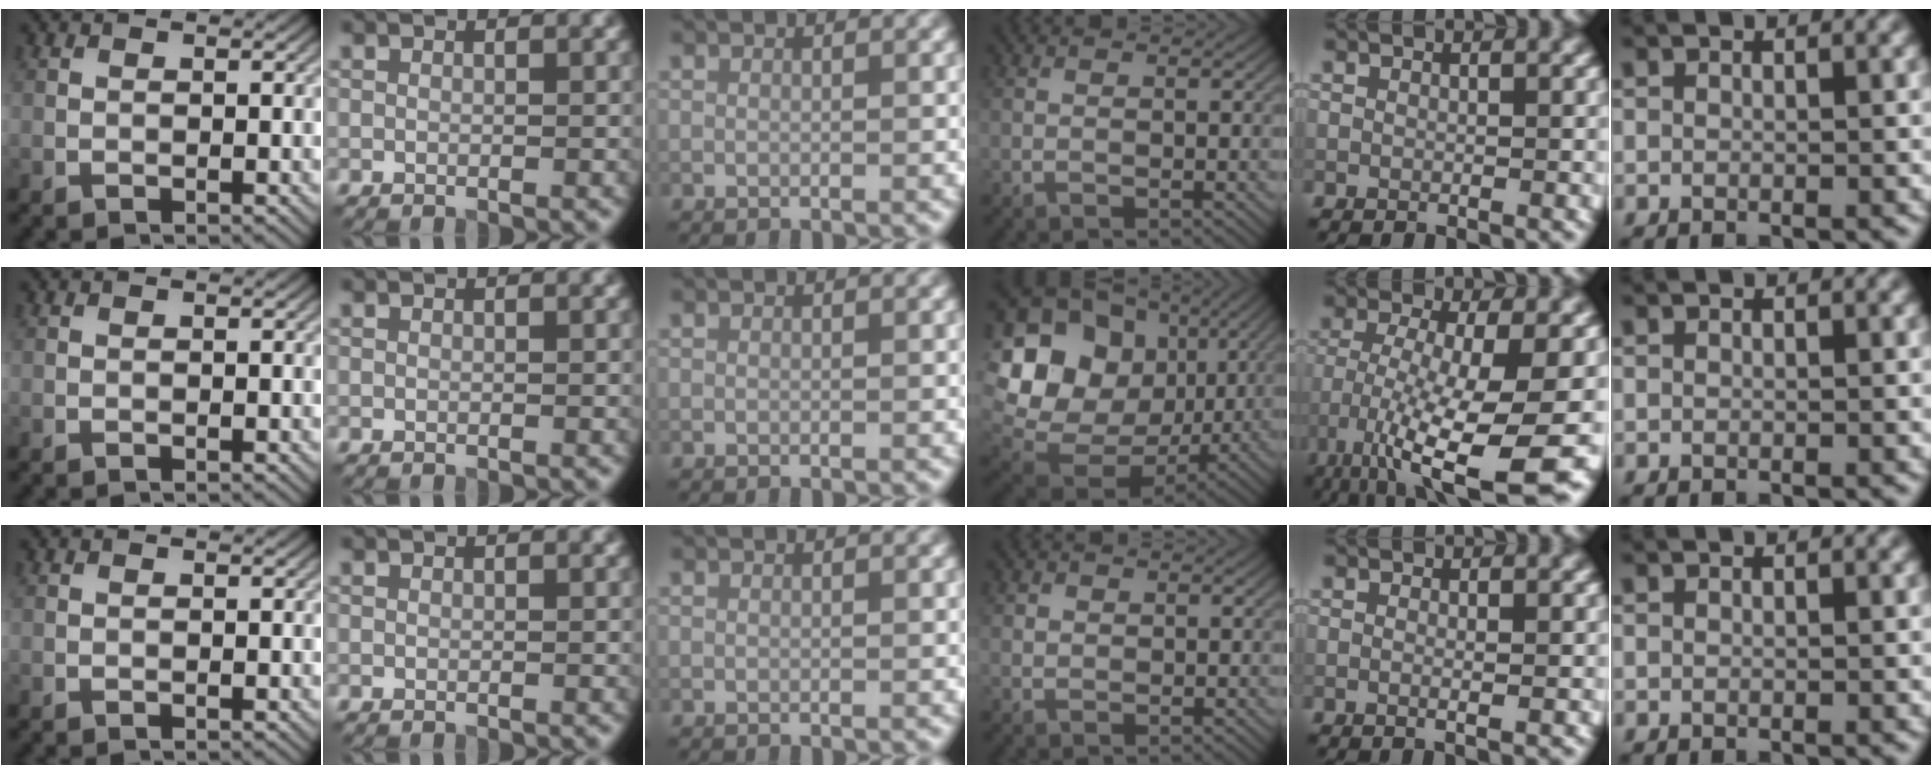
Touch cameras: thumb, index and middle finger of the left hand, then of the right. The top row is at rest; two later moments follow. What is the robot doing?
{"motion": "lift_and_place", "object": "coin"}